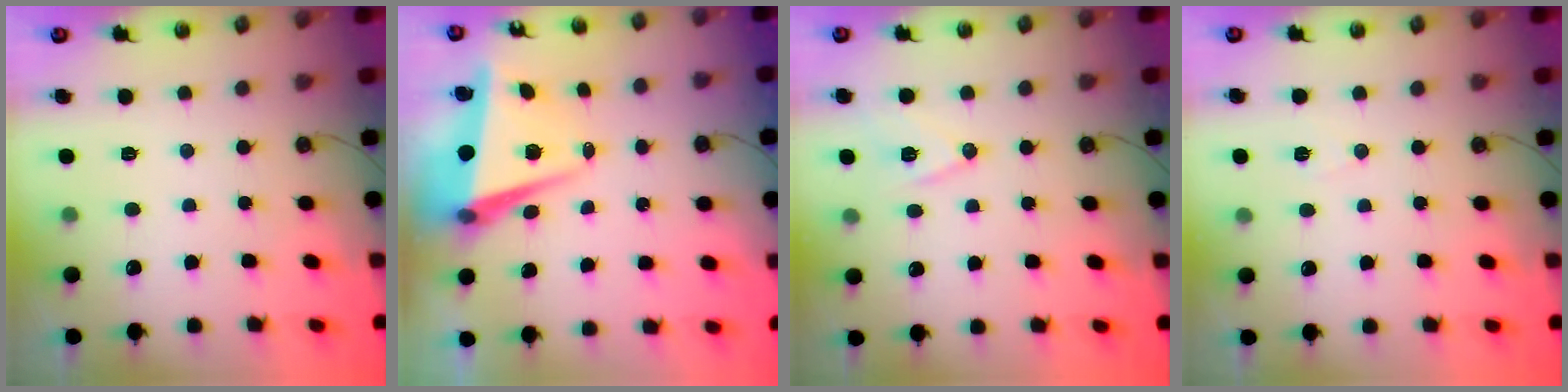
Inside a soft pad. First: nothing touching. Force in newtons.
{"total": 7.6, "press": 7.5, "slide": 1.2}
{"total": 9.6, "press": 8.9, "slide": 3.5}
{"total": 5.0, "press": 3.9, "slide": 3.1}